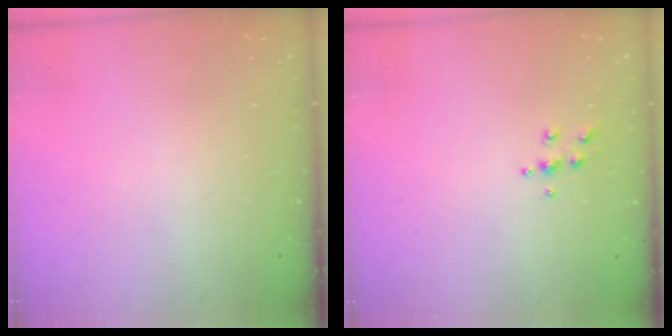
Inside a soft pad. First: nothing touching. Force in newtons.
{"total": 5.6, "press": 5.6, "slide": 0.4}